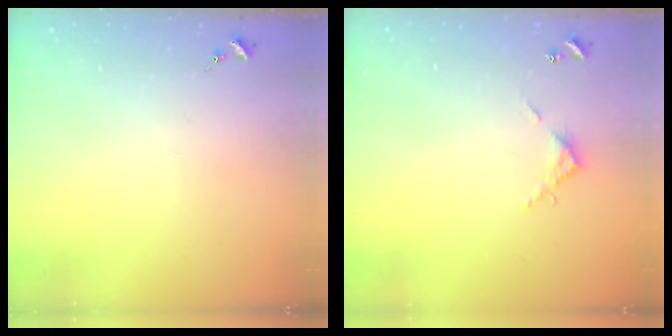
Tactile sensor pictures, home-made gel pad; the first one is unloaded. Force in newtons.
{"total": 3.9, "press": 3.9, "slide": 0.3}